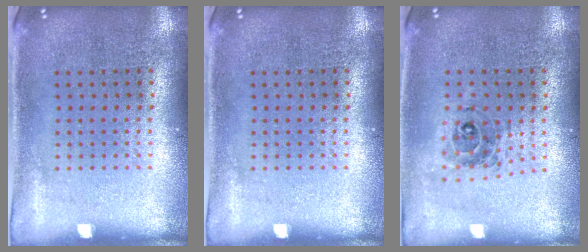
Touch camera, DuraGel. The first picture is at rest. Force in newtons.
{"total": 0.0}
{"total": 0.7, "press": 0.7, "slide": 0.2}